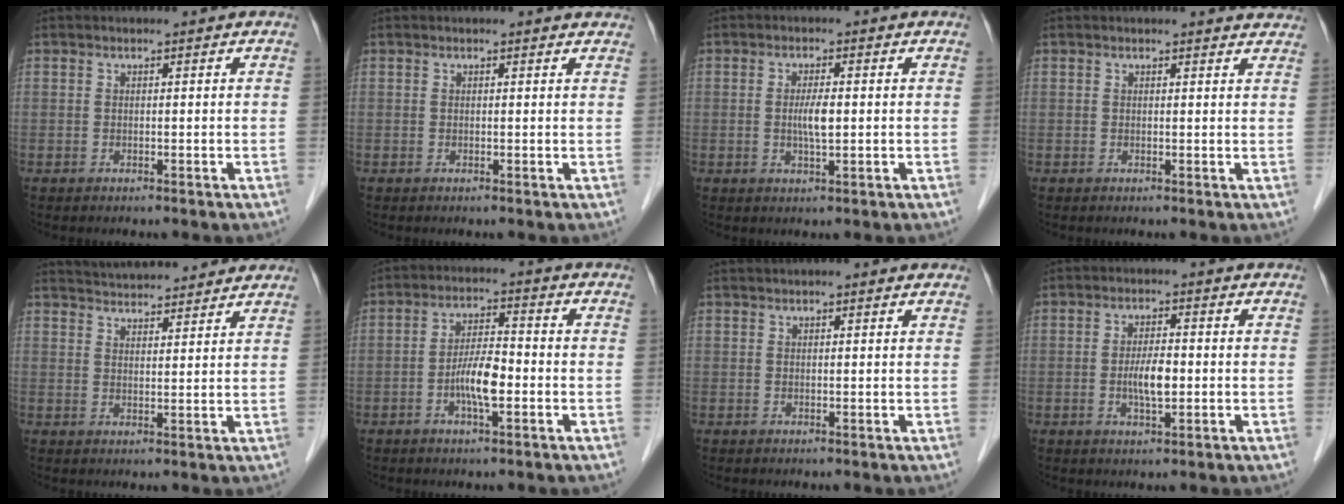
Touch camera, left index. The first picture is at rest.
{"total": 1.2, "force": [1.2, 0.2, 0.1], "torque": [-0.008, -0.005, 0.002]}
{"total": 3.2, "force": [-0.1, 0.5, 3.2], "torque": [-0.062, -0.002, -0.001]}
{"total": 3.2, "force": [3.1, 0.5, 0.2], "torque": [-0.001, -0.011, 0.015]}
{"total": 11.4, "force": [10.8, 1.8, 3.4], "torque": [-0.051, 0.024, 0.150]}
{"total": 5.7, "force": [-1.8, 1.3, 5.3], "torque": [-0.106, 0.006, -0.035]}
{"total": 2.6, "force": [2.0, 0.3, 1.6], "torque": [-0.021, 0.023, 0.027]}
{"total": 4.1, "force": [-0.6, 1.1, 3.9], "torque": [-0.076, -0.001, -0.010]}